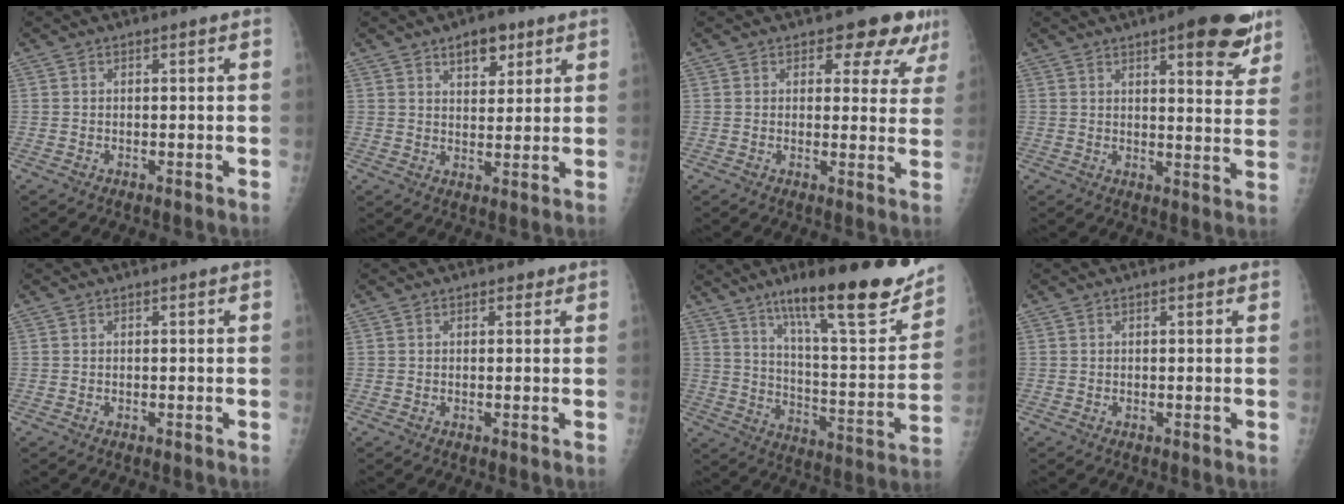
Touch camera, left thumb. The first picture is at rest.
{"total": 6.2, "force": [3.7, 3.3, 3.6], "torque": [-0.023, -0.018, 0.057]}
{"total": 7.8, "force": [5.6, 4.2, 3.6], "torque": [-0.003, -0.027, 0.052]}
{"total": 13.2, "force": [8.0, 4.2, 9.6], "torque": [-0.078, -0.037, 0.099]}
{"total": 0.0}
{"total": 0.7, "force": [0.5, 0.5, 0.1], "torque": [0.012, -0.002, 0.005]}
{"total": 24.0, "force": [16.2, 4.7, 17.1], "torque": [-0.226, -0.068, 0.255]}
{"total": 0.5, "force": [0.4, 0.2, 0.3], "torque": [-0.006, -0.002, 0.003]}